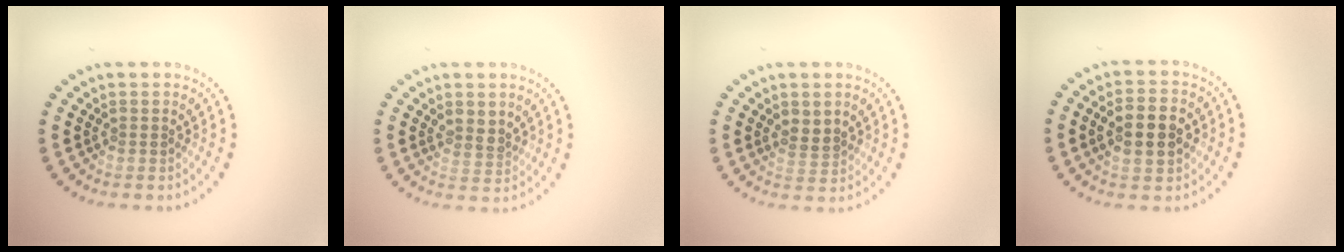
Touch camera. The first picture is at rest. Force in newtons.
{"total": 1.7, "press": 1.5, "slide": 0.7}
{"total": 1.9, "press": 1.8, "slide": 0.7}
{"total": 4.3, "press": 4.3, "slide": 0.3}